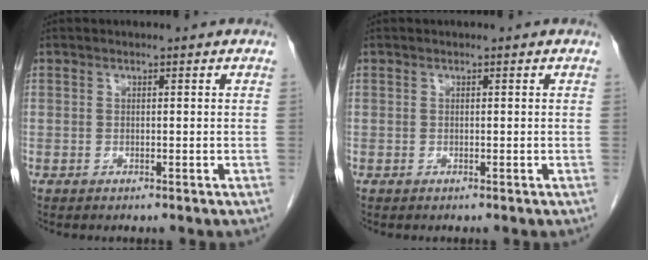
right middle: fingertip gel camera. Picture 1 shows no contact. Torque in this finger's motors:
{"motor_torque": [0.11, -0.07, -0.01, -0.01]}